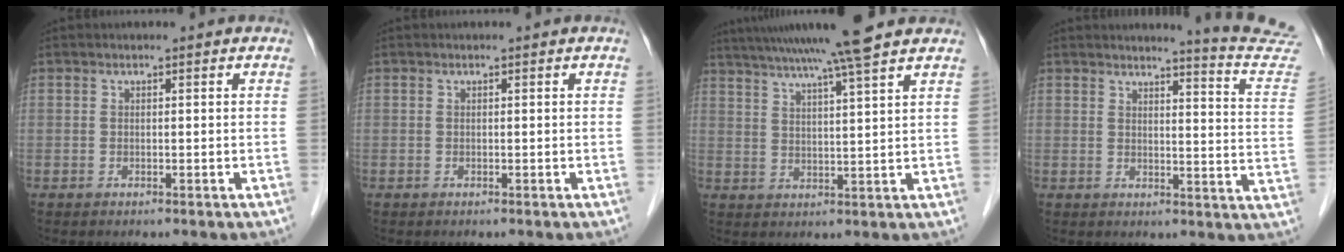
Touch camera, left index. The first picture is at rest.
{"total": 0.0}
{"total": 13.6, "force": [11.3, -1.2, 7.4], "torque": [-0.130, 0.019, 0.162]}
{"total": 12.2, "force": [12.0, -1.8, 1.3], "torque": [-0.014, -0.114, 0.113]}